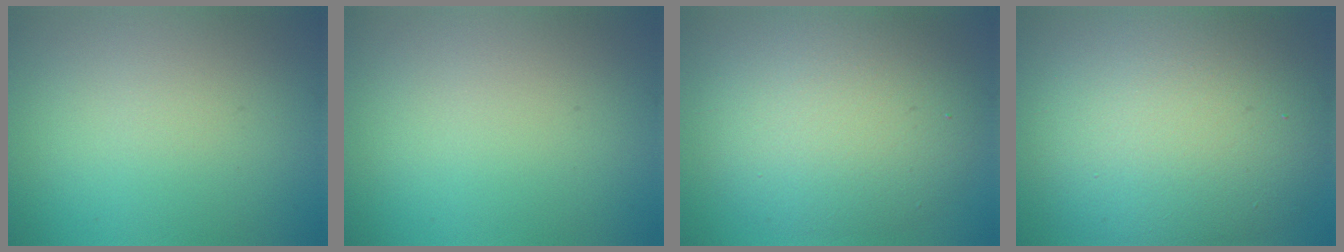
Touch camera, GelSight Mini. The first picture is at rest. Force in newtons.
{"total": 0.0}
{"total": 9.1, "press": 9.1, "slide": 0.3}
{"total": 13.5, "press": 13.5, "slide": 0.4}